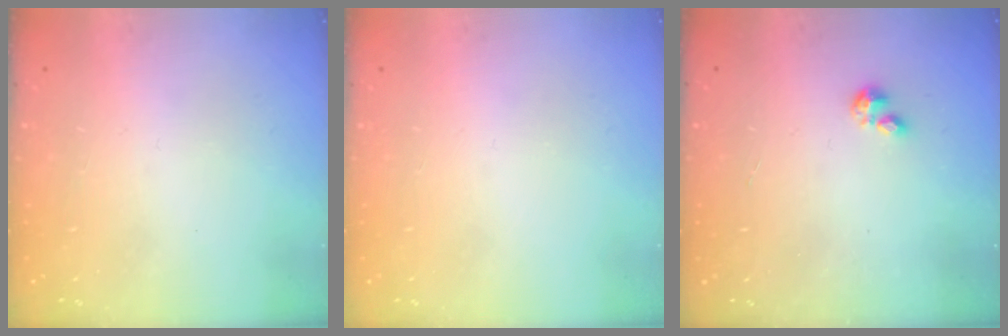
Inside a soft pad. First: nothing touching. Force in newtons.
{"total": 0.0}
{"total": 0.7, "press": 0.6, "slide": 0.2}